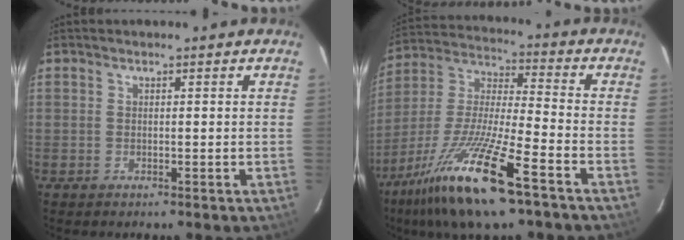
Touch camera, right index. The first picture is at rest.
{"total": 20.2, "force": [-12.5, 2.9, 15.7], "torque": [-0.317, -0.035, -0.237]}